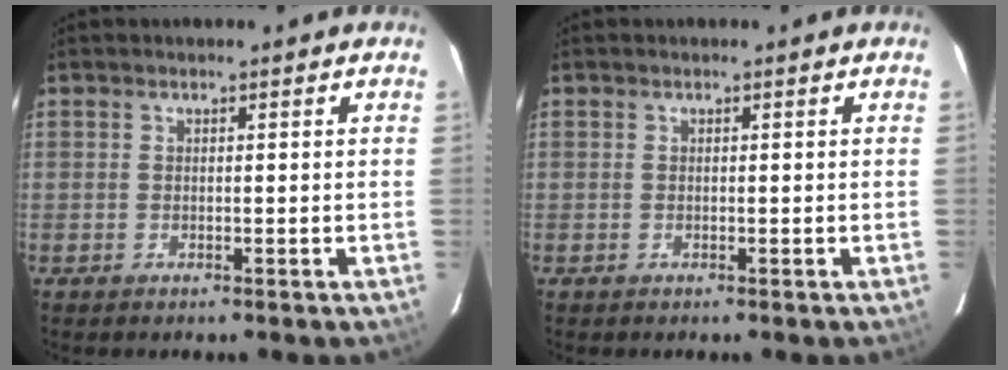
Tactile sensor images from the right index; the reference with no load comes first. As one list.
[{"total": 0.0}]